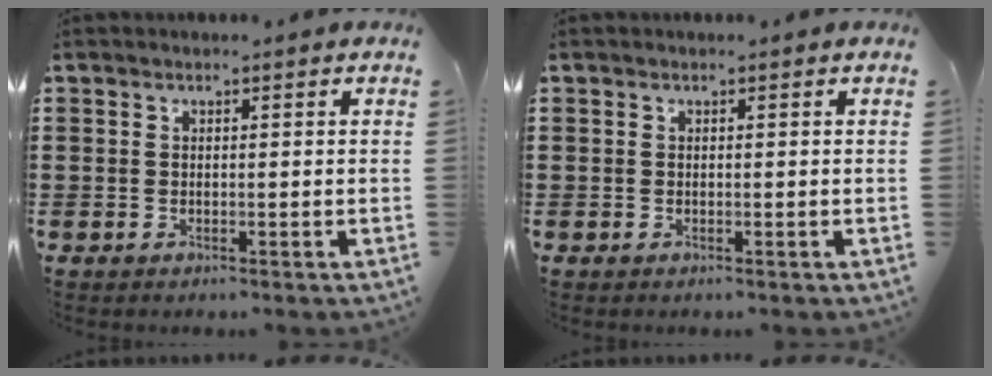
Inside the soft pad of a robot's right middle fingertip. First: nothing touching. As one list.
[{"total": 0.0}]